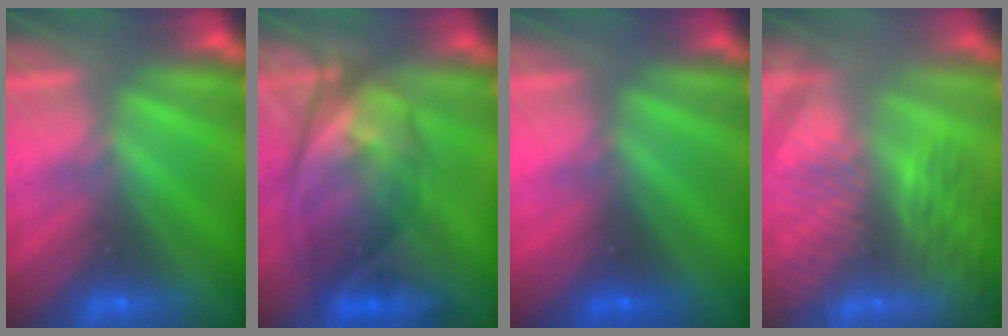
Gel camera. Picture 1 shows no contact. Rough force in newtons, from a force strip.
{"total": 11.2}
{"total": 3.3}
{"total": 9.2}